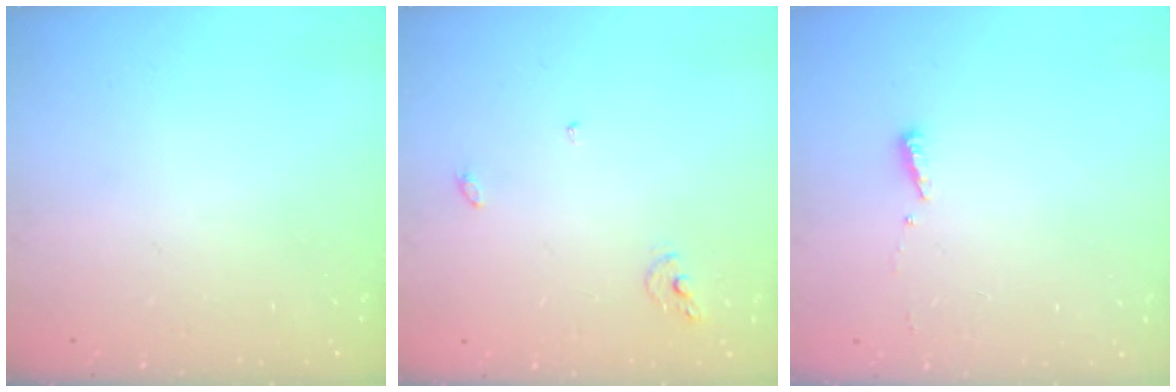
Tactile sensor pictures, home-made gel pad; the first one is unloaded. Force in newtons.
{"total": 5.2, "press": 5.2, "slide": 0.4}
{"total": 3.6, "press": 3.5, "slide": 0.8}